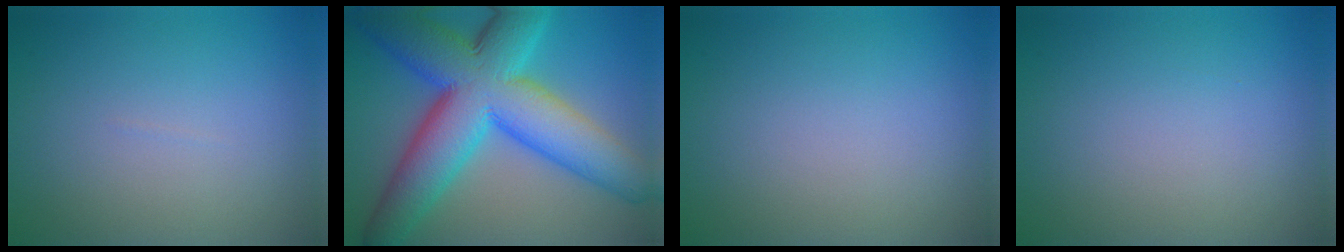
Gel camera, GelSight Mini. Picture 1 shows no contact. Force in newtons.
{"total": 14.5, "press": 14.5, "slide": 0.2}
{"total": 0.0}
{"total": 0.0}